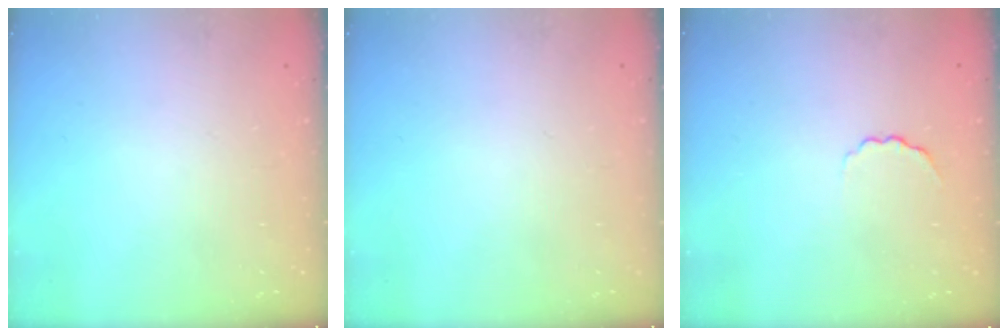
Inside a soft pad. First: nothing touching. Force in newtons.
{"total": 0.0}
{"total": 2.5, "press": 2.4, "slide": 0.6}